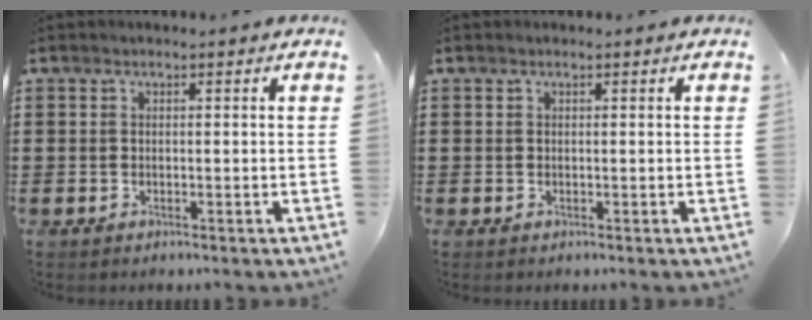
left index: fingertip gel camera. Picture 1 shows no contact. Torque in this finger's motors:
{"motor_torque": [-0.38, 0.51, -0.02, -0.01]}